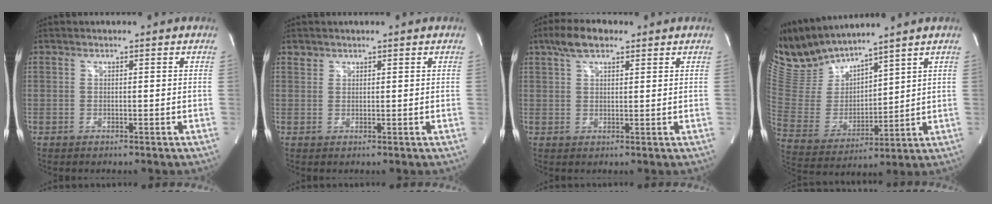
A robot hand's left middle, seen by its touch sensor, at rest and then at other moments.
{"total": 1.1, "force": [0.9, 0.7, -0.1], "torque": [0.009, 0.005, 0.013]}
{"total": 5.4, "force": [3.6, 2.0, 3.5], "torque": [-0.074, 0.017, 0.066]}
{"total": 12.5, "force": [11.9, 1.5, 3.7], "torque": [-0.093, 0.001, 0.257]}